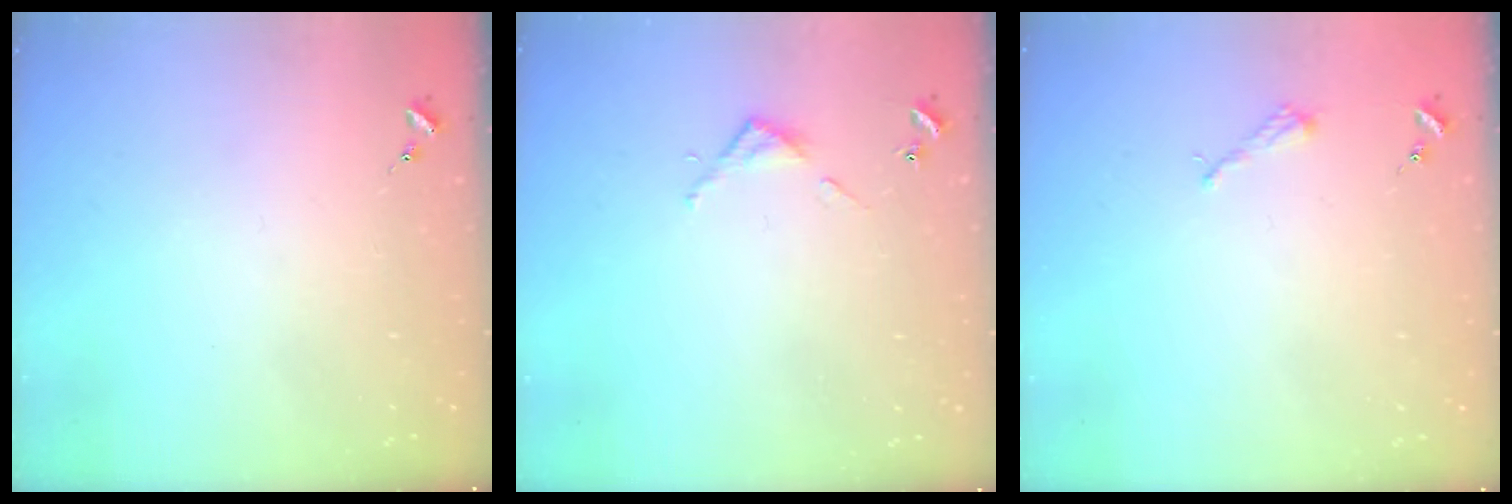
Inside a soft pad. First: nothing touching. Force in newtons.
{"total": 3.2, "press": 3.2, "slide": 0.2}
{"total": 2.2, "press": 2.2, "slide": 0.3}